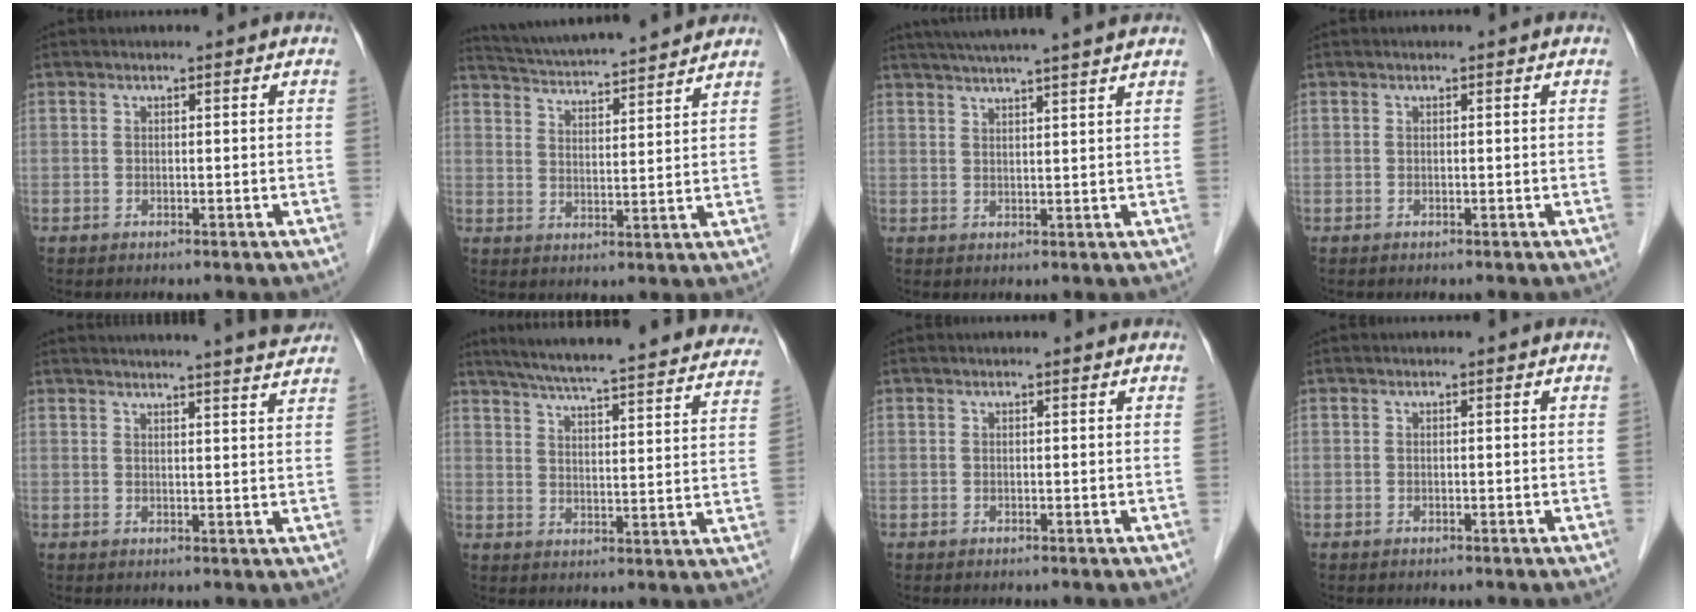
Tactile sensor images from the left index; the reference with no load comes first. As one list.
[{"total": 15.7, "force": [14.6, 0.8, 5.6], "torque": [-0.105, 0.023, 0.220]}, {"total": 13.0, "force": [11.3, -0.7, 6.4], "torque": [-0.107, 0.025, 0.150]}, {"total": 0.0}, {"total": 15.1, "force": [14.3, -0.6, 4.9], "torque": [-0.075, -0.024, 0.169]}, {"total": 31.3, "force": [28.0, 3.3, 13.7], "torque": [-0.213, -0.039, 0.341]}, {"total": 0.7, "force": [0.7, 0.0, 0.2], "torque": [-0.007, 0.004, 0.007]}, {"total": 0.0}]